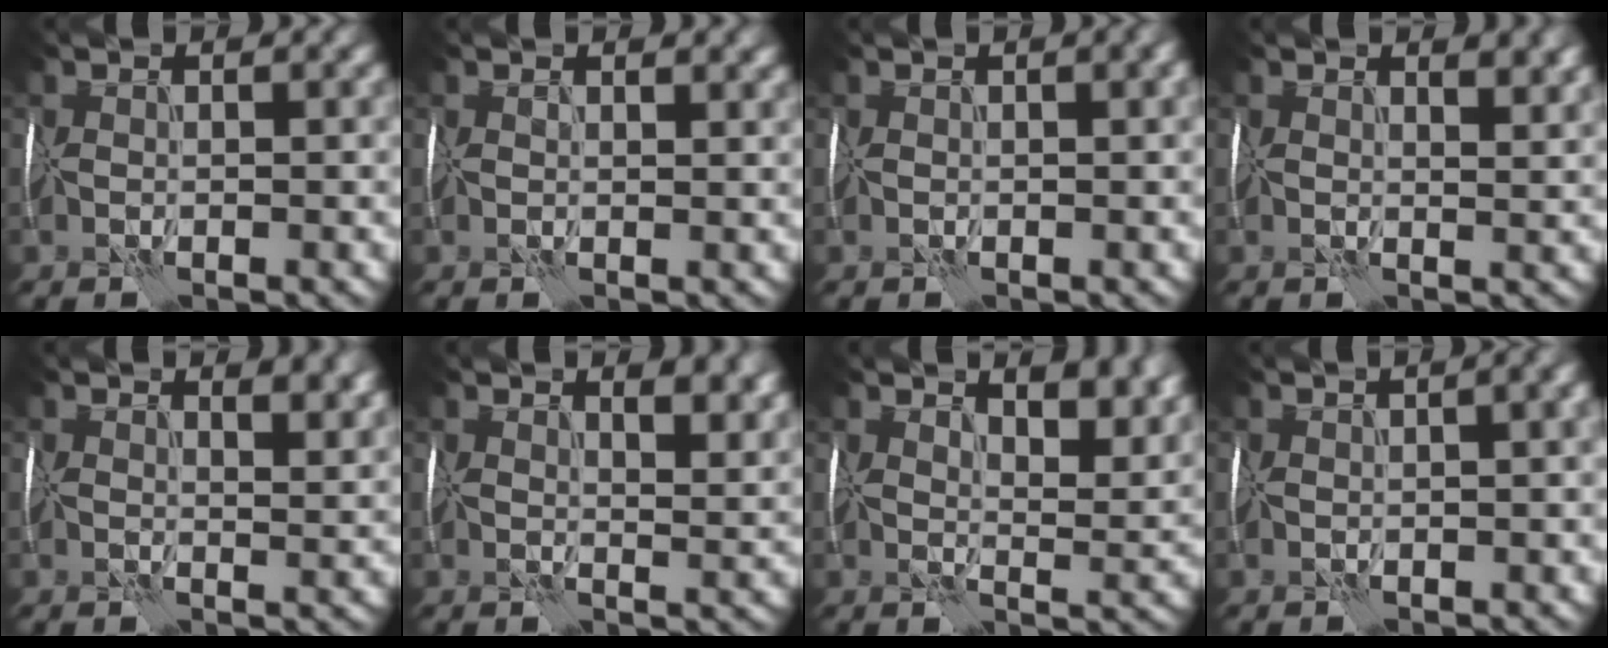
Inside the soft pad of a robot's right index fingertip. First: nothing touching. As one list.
[{"total": 1.5, "force": [1.0, 0.6, 1.0], "torque": [-0.013, -0.001, 0.018]}, {"total": 2.4, "force": [1.0, 0.7, 2.1], "torque": [-0.021, 0.006, 0.016]}, {"total": 3.9, "force": [2.4, 1.5, 2.7], "torque": [-0.022, 0.006, 0.031]}, {"total": 4.8, "force": [2.8, 2.0, 3.4], "torque": [-0.028, 0.006, 0.037]}, {"total": 6.3, "force": [3.4, 2.7, 4.5], "torque": [-0.035, 0.014, 0.042]}, {"total": 7.0, "force": [4.6, 2.7, 4.6], "torque": [-0.057, 0.007, 0.057]}, {"total": 6.4, "force": [1.4, 3.1, 5.4], "torque": [-0.045, 0.032, 0.014]}]